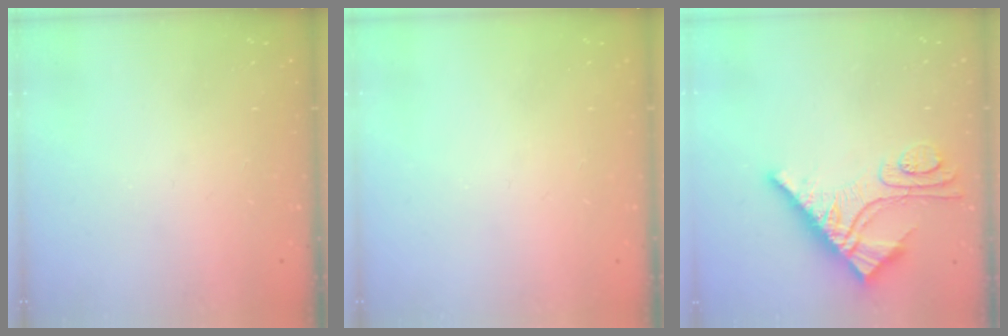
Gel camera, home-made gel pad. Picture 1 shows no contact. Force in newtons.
{"total": 0.0}
{"total": 11.3, "press": 11.2, "slide": 1.2}